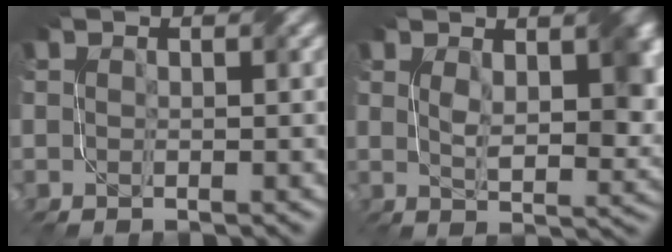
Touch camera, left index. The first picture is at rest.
{"total": 6.1, "force": [1.7, 2.6, 5.2], "torque": [-0.084, -0.005, 0.036]}